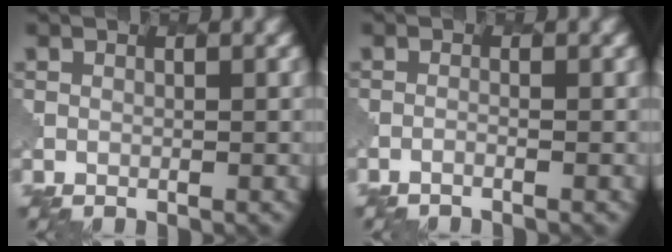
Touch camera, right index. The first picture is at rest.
{"total": 0.9, "force": [-0.7, 0.2, 0.5], "torque": [0.000, -0.004, -0.023]}